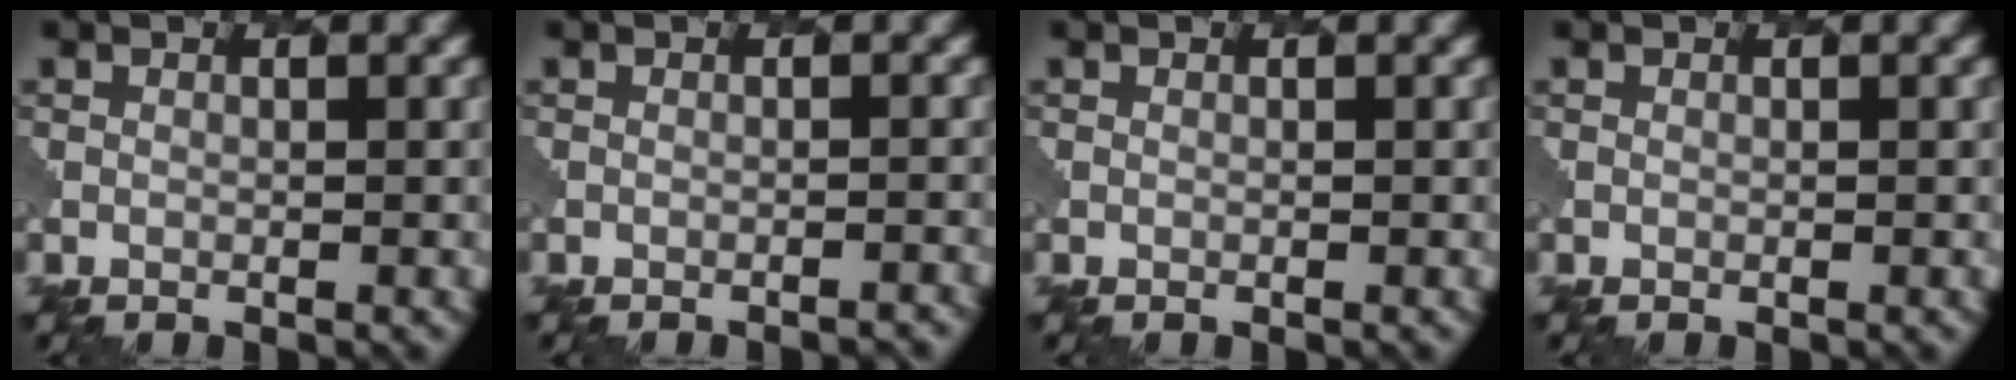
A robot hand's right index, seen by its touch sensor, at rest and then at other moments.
{"total": 1.7, "force": [-1.6, 0.4, 0.6], "torque": [0.004, 0.009, -0.022]}
{"total": 0.0}
{"total": 0.0}